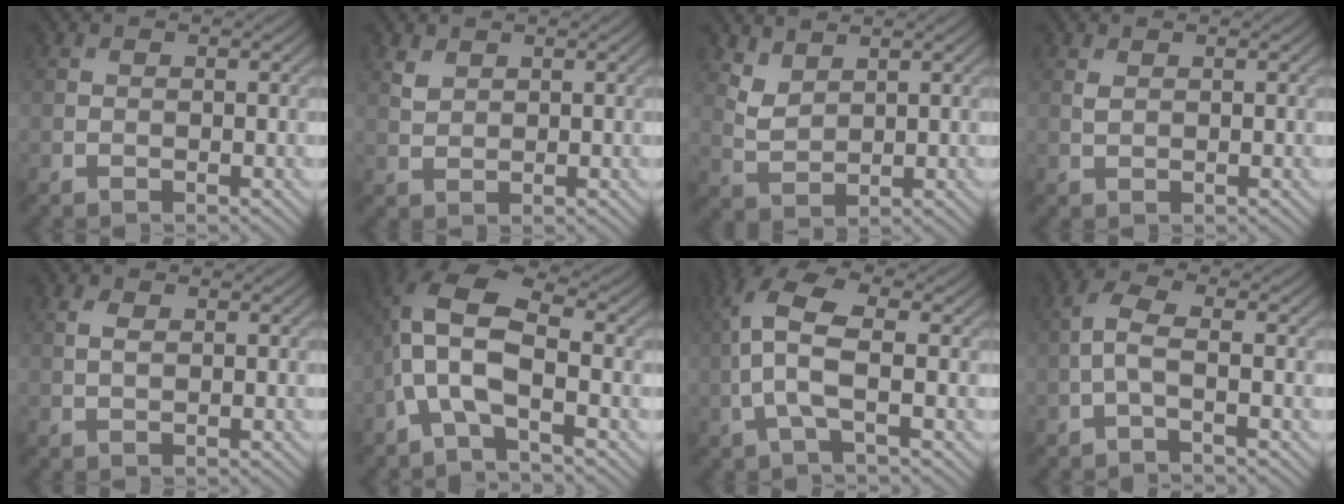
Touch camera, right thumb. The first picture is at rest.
{"total": 1.6, "force": [1.2, 0.9, 0.7], "torque": [-0.020, -0.002, 0.028]}
{"total": 3.2, "force": [2.4, 1.3, 1.6], "torque": [-0.045, -0.005, 0.059]}
{"total": 0.7, "force": [0.5, 0.3, 0.5], "torque": [-0.016, -0.002, 0.011]}
{"total": 1.6, "force": [0.6, 0.7, 1.3], "torque": [-0.032, 0.000, 0.012]}
{"total": 8.2, "force": [-1.6, 3.2, 7.4], "torque": [-0.168, 0.019, -0.047]}
{"total": 7.9, "force": [-0.1, 2.8, 7.4], "torque": [-0.174, 0.023, -0.013]}
{"total": 3.2, "force": [-0.7, 0.8, 3.0], "torque": [-0.069, 0.010, -0.024]}